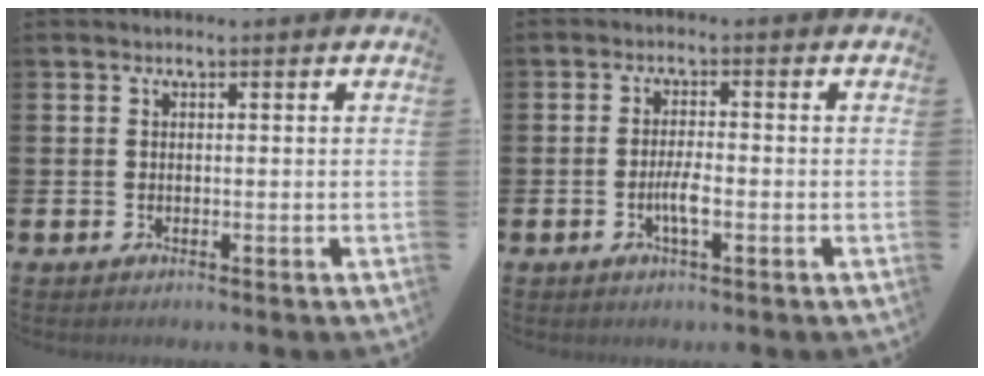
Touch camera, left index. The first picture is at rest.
{"total": 2.8, "force": [-1.0, 0.6, 2.6], "torque": [-0.062, 0.003, -0.020]}